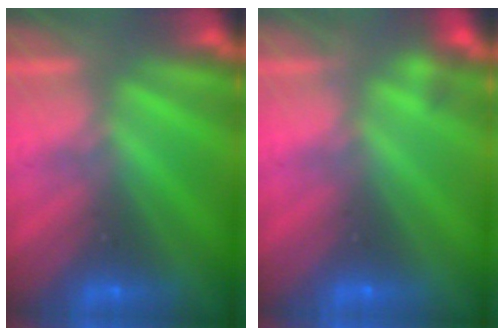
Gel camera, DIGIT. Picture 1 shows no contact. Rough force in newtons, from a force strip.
{"total": 2.2}